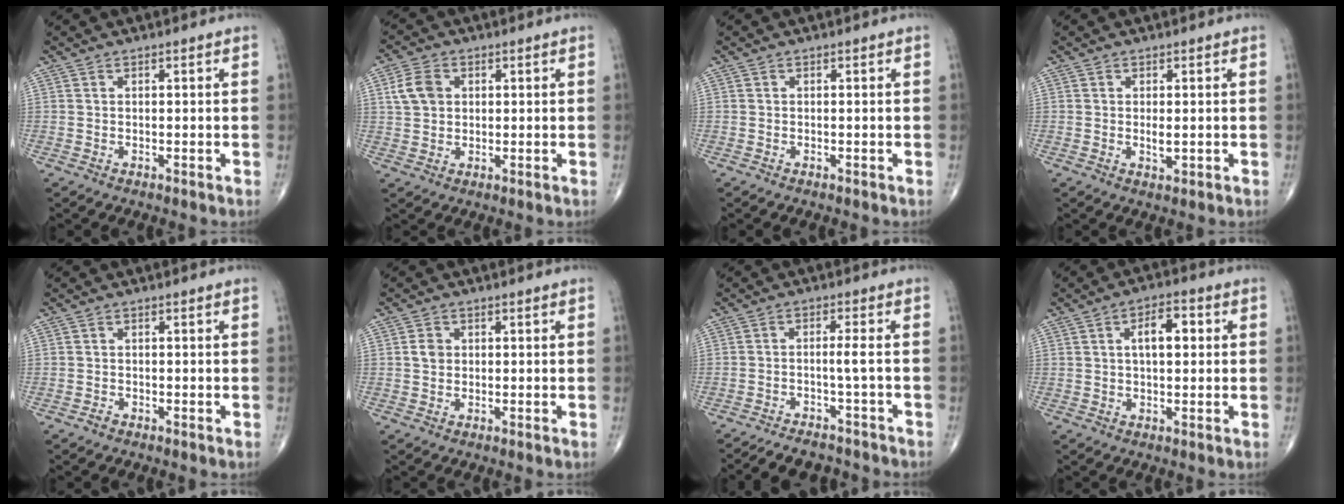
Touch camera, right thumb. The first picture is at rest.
{"total": 5.6, "force": [1.5, 4.3, 3.3], "torque": [-0.055, 0.003, 0.026]}
{"total": 0.0}
{"total": 1.6, "force": [-0.1, 0.5, 1.5], "torque": [-0.027, -0.005, 0.001]}
{"total": 0.8, "force": [-0.6, 0.4, 0.2], "torque": [-0.001, 0.001, -0.016]}
{"total": 2.2, "force": [0.2, 1.9, 1.2], "torque": [-0.014, 0.003, 0.002]}
{"total": 7.8, "force": [-7.0, 1.6, 3.0], "torque": [-0.048, 0.042, -0.106]}
{"total": 6.2, "force": [1.2, 3.0, 5.3], "torque": [-0.070, 0.009, 0.013]}